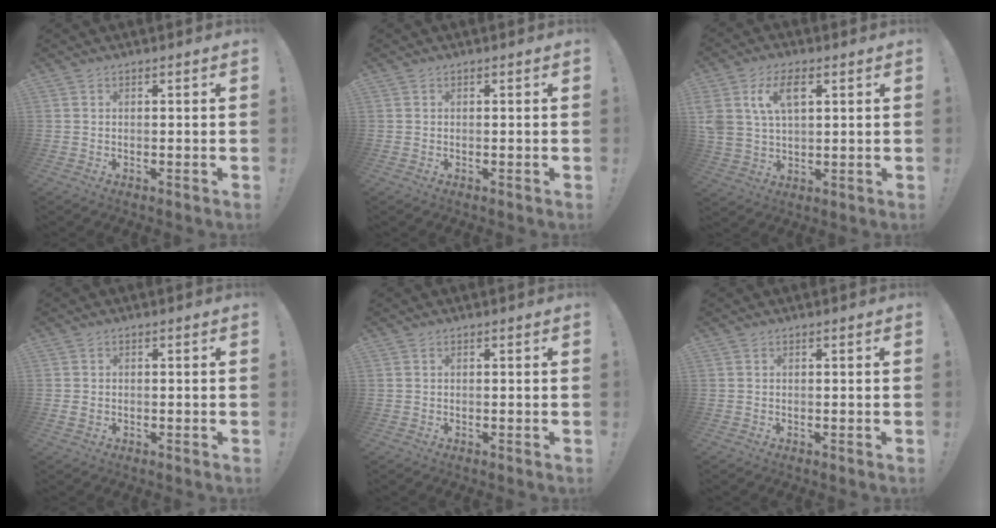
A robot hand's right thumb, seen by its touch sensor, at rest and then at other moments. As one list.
[{"total": 0.0}, {"total": 10.3, "force": [4.4, 6.0, 7.1], "torque": [-0.146, -0.001, 0.081]}, {"total": 1.4, "force": [0.0, 1.2, 0.7], "torque": [-0.013, 0.003, 0.000]}, {"total": 0.0}, {"total": 0.0}]